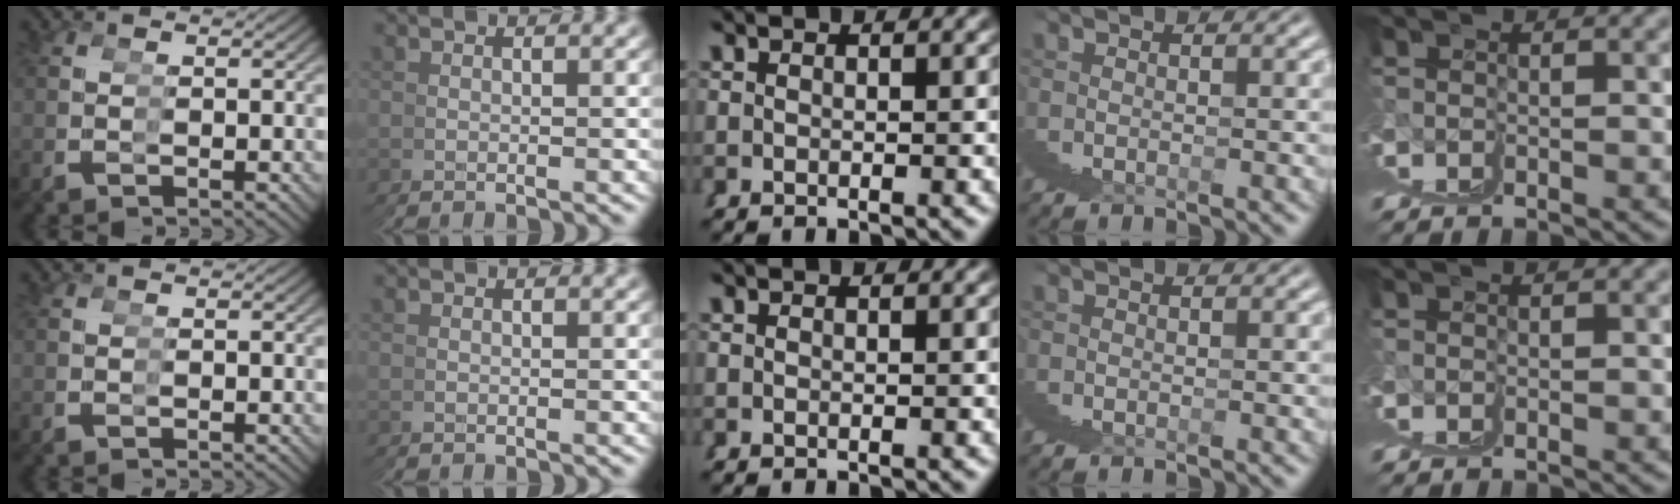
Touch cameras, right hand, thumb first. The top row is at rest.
{}